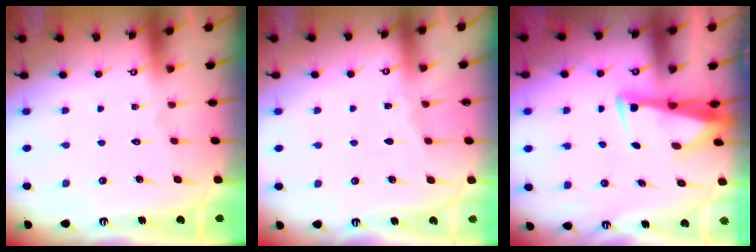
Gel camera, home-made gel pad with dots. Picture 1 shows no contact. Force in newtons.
{"total": 2.6, "press": 2.6, "slide": 0.4}
{"total": 3.4, "press": 3.3, "slide": 0.8}